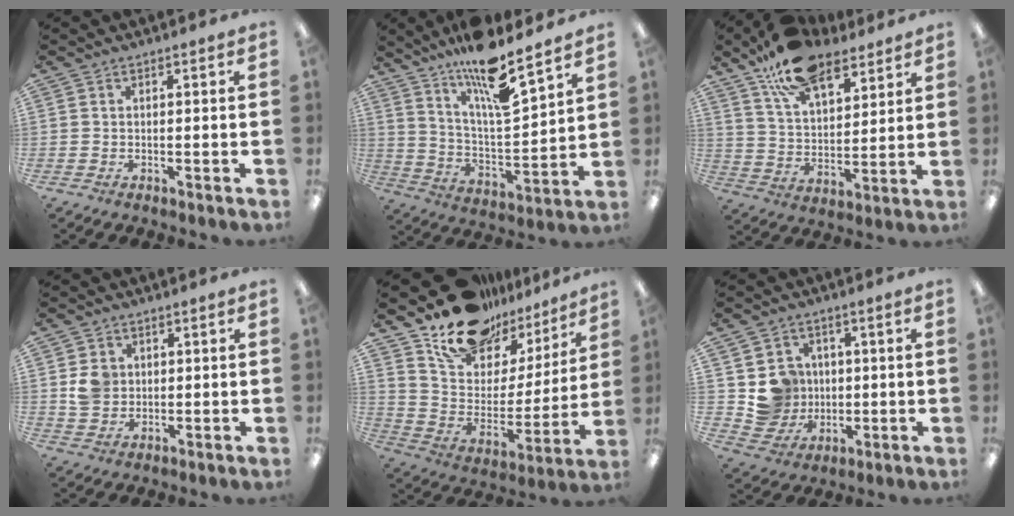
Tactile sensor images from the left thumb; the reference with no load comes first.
{"total": 14.5, "force": [11.8, 2.3, 8.1], "torque": [-0.153, -0.081, 0.198]}
{"total": 16.2, "force": [11.3, 8.0, 8.5], "torque": [-0.153, -0.046, 0.205]}
{"total": 5.2, "force": [1.5, 4.8, 1.6], "torque": [-0.020, 0.001, 0.026]}
{"total": 18.3, "force": [14.8, 9.3, 5.5], "torque": [-0.113, -0.101, 0.266]}
{"total": 8.5, "force": [1.7, 8.3, 1.1], "torque": [-0.029, -0.003, 0.047]}